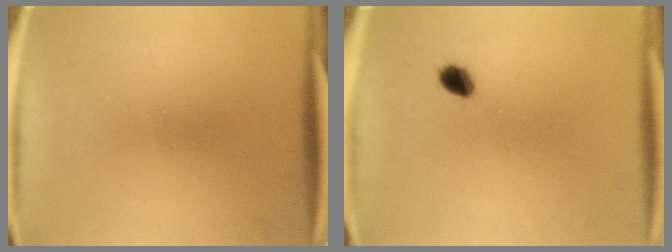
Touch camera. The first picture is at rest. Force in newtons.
{"total": 2.9}